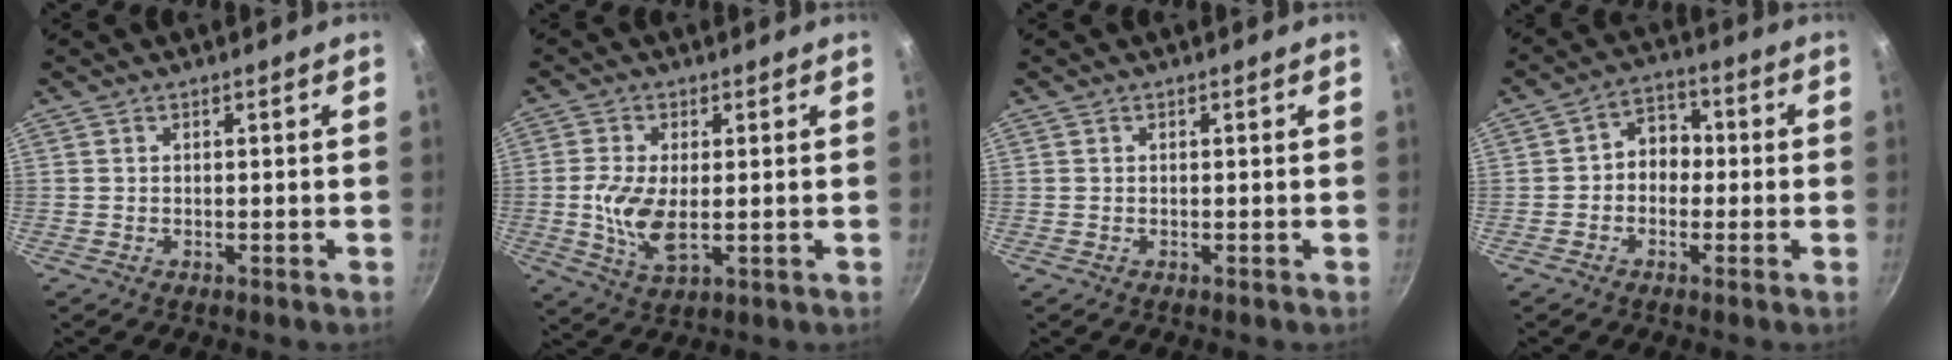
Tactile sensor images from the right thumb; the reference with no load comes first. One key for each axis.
{"total": 8.2, "fx": -0.3, "fy": 4.0, "fz": 7.2, "tx": -0.152, "ty": -0.010, "tz": -0.004}
{"total": 0.0}
{"total": 6.3, "fx": -0.5, "fy": 5.1, "fz": 3.7, "tx": -0.013, "ty": 0.020, "tz": -0.021}